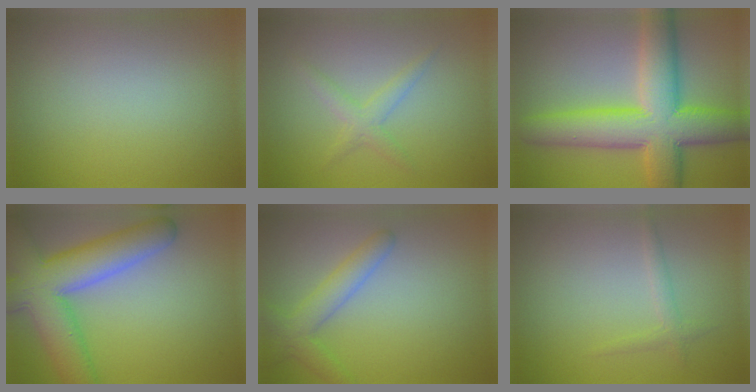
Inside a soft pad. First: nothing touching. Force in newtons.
{"total": 1.8, "press": 1.8, "slide": 0.2}
{"total": 10.5, "press": 10.5, "slide": 0.2}
{"total": 9.5, "press": 9.5, "slide": 0.6}
{"total": 3.0, "press": 3.0, "slide": 0.2}
{"total": 1.2, "press": 1.2, "slide": 0.1}